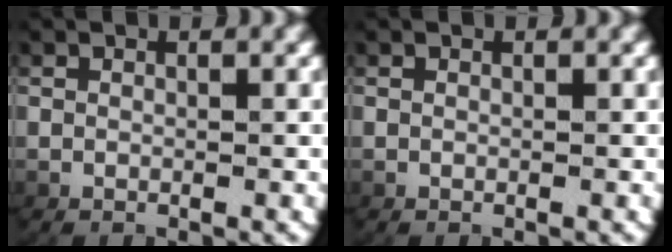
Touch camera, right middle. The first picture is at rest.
{"total": 0.0}